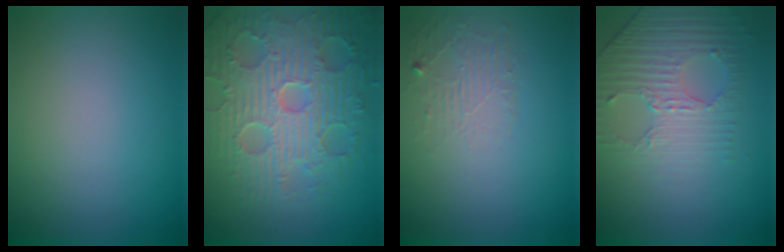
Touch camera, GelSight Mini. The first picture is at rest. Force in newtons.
{"total": 9.3, "press": 6.7, "slide": 6.4}
{"total": 1.8, "press": 0.4, "slide": 1.8}
{"total": 4.3, "press": 2.9, "slide": 3.2}